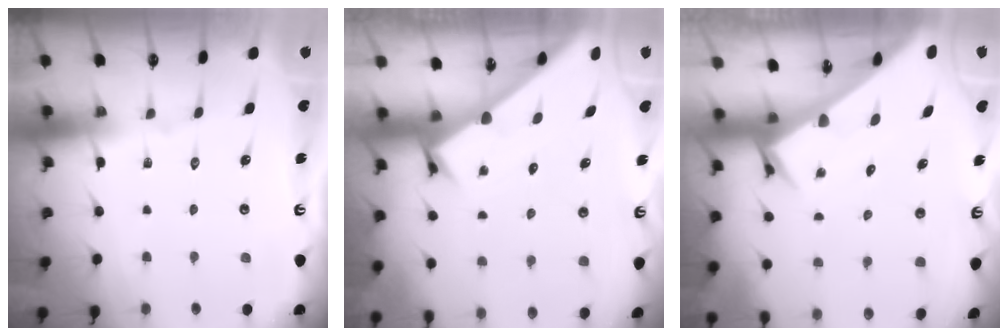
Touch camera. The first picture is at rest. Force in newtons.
{"total": 2.4, "press": 2.4, "slide": 0.1}
{"total": 3.6, "press": 3.6, "slide": 0.2}